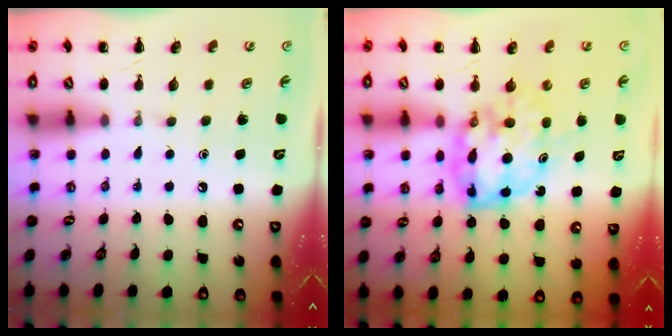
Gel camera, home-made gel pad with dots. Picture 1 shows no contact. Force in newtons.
{"total": 8.7, "press": 8.4, "slide": 2.1}